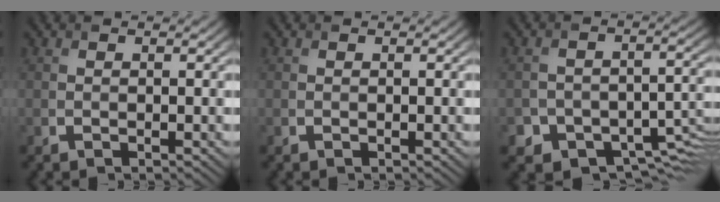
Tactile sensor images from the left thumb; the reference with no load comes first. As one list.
[{"total": 0.0}, {"total": 7.5, "force": [-4.3, 4.9, 3.6], "torque": [-0.053, -0.020, -0.063]}]